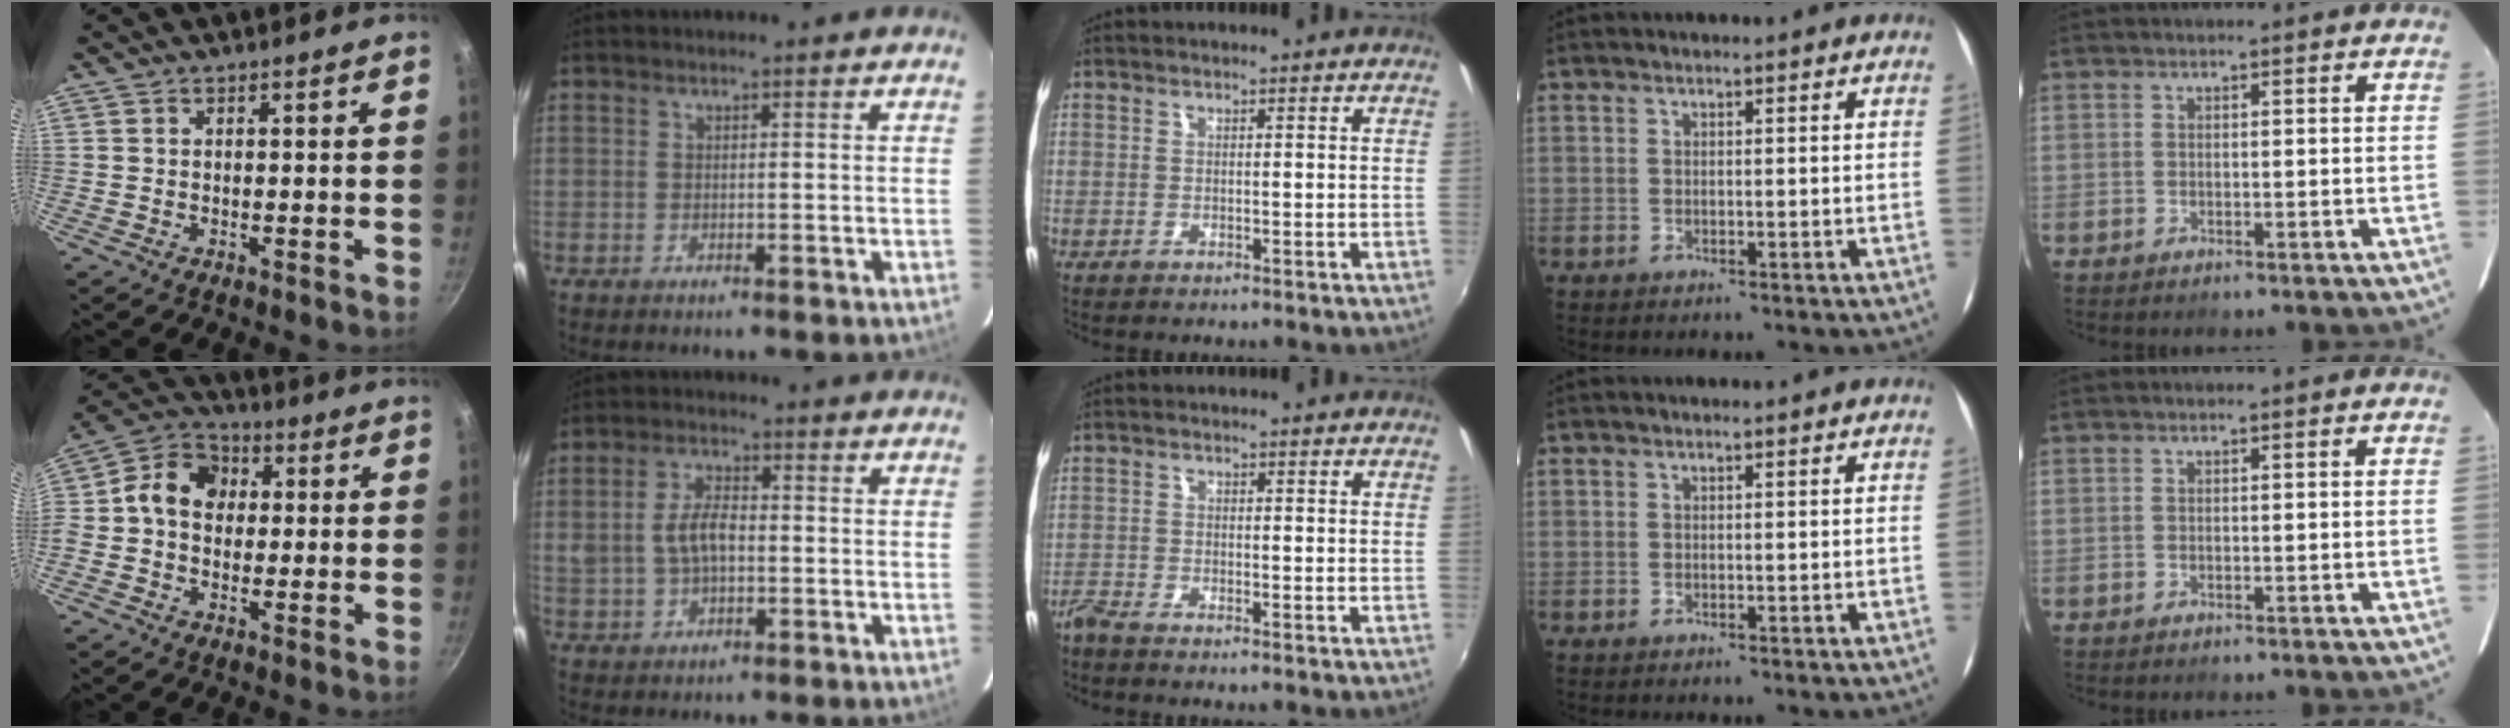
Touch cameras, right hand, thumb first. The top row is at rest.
{"thumb": {"total": 10.8, "force": [0.7, 8.7, 6.5], "torque": [-0.085, 0.026, -0.015]}, "index": {"total": 5.9, "force": [-0.4, 3.3, 4.9], "torque": [-0.097, 0.009, 0.000]}, "middle": {"total": 2.4, "force": [-2.3, 0.0, 0.8], "torque": [-0.028, -0.010, -0.049]}}